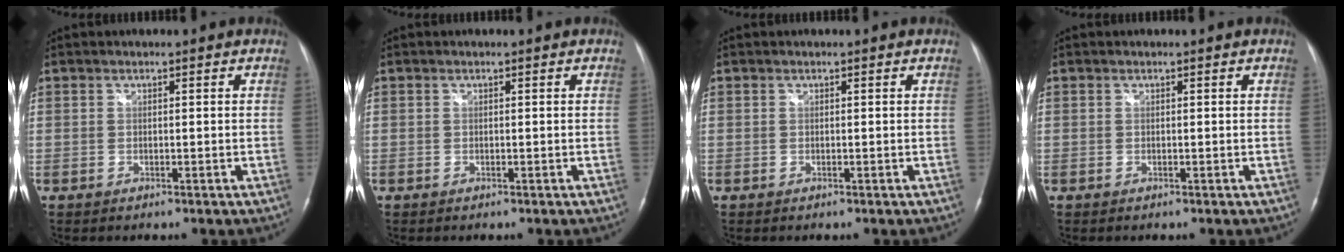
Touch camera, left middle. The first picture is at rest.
{"total": 0.0}
{"total": 0.0}
{"total": 0.0}